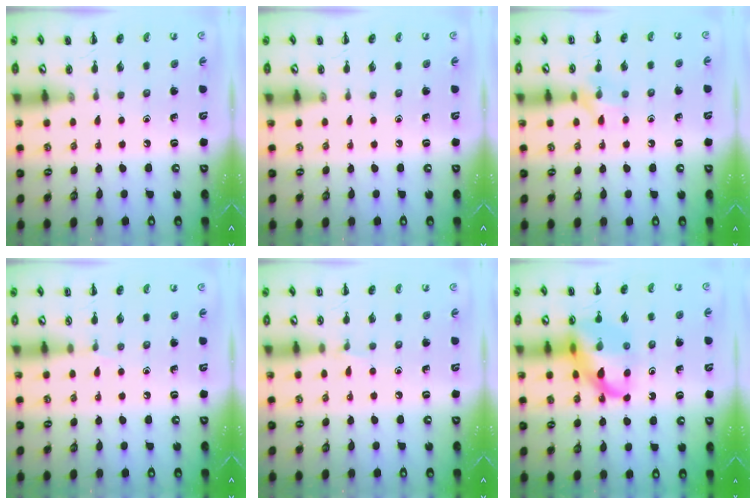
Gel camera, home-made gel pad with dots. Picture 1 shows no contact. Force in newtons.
{"total": 0.0}
{"total": 7.2, "press": 7.1, "slide": 1.2}
{"total": 3.1, "press": 3.0, "slide": 1.0}
{"total": 3.8, "press": 3.6, "slide": 1.2}
{"total": 17.0, "press": 16.7, "slide": 3.3}